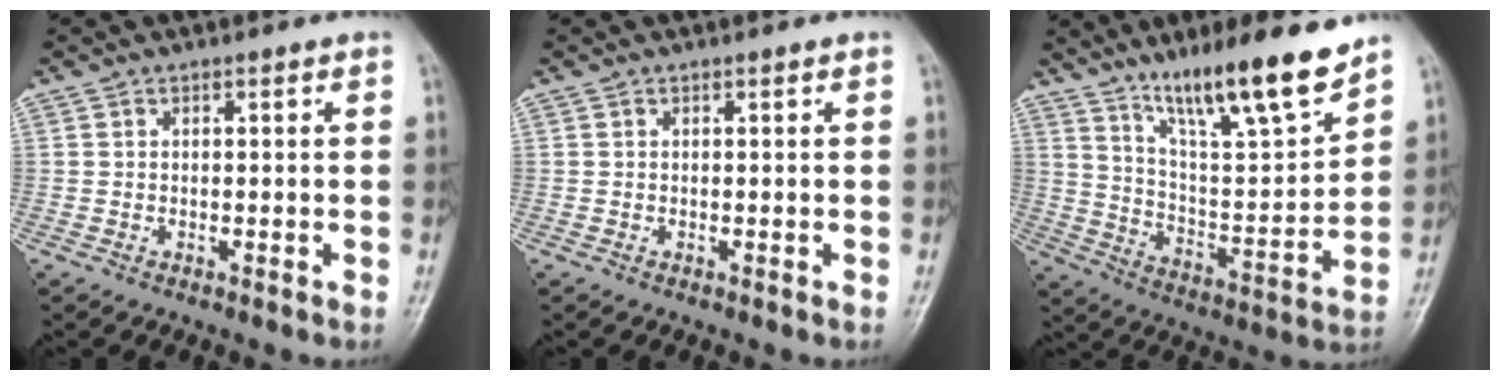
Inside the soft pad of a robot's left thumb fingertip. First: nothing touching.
{"total": 0.0}
{"total": 17.9, "force": [13.1, 2.8, 11.9], "torque": [-0.172, -0.078, 0.227]}